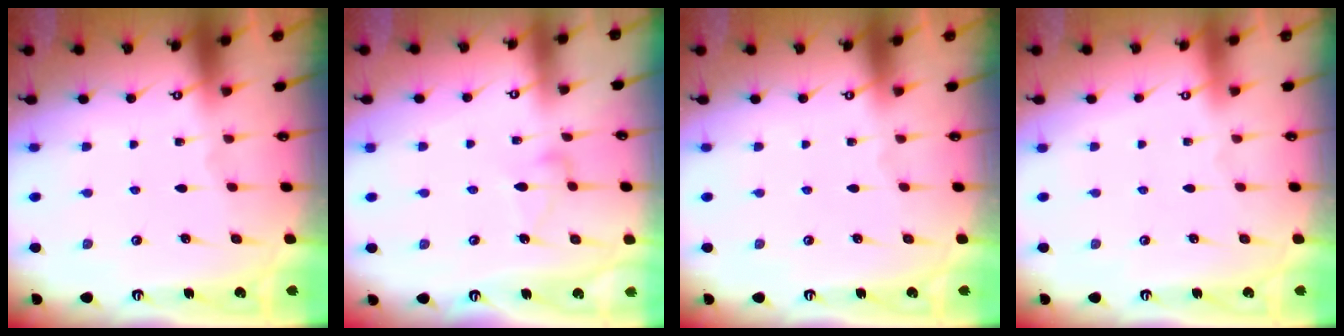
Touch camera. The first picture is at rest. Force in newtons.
{"total": 4.3, "press": 4.3, "slide": 0.2}
{"total": 0.0}
{"total": 3.9, "press": 3.9, "slide": 0.1}